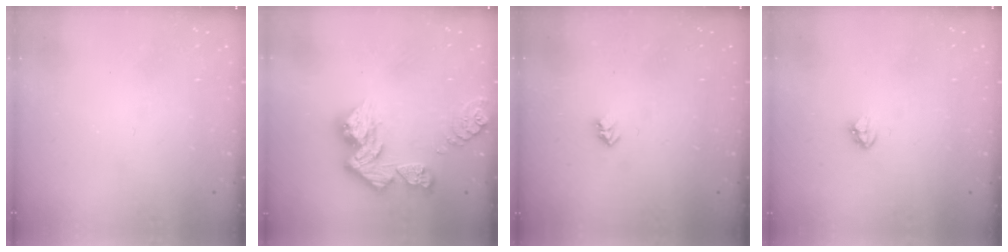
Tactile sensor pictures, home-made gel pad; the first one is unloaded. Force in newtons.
{"total": 13.6, "press": 13.5, "slide": 1.6}
{"total": 2.6, "press": 2.6, "slide": 0.4}
{"total": 3.4, "press": 3.4, "slide": 0.5}